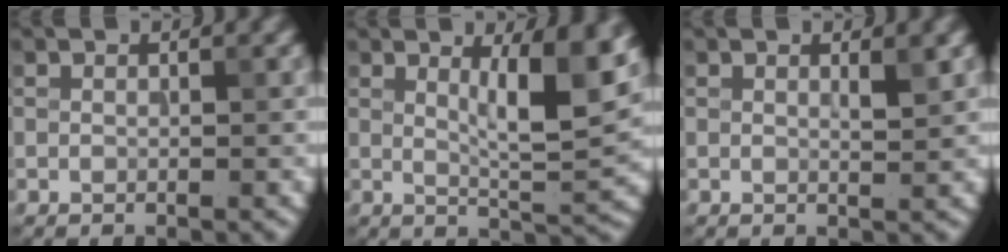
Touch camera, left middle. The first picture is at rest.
{"total": 6.4, "force": [2.2, 1.4, 5.9], "torque": [-0.084, -0.007, 0.038]}
{"total": 1.2, "force": [0.6, 0.2, 1.0], "torque": [-0.014, -0.003, 0.009]}